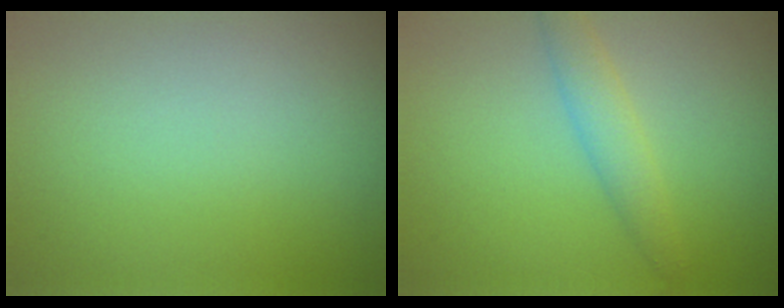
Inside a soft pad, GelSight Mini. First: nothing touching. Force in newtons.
{"total": 2.3, "press": 2.3, "slide": 0.2}